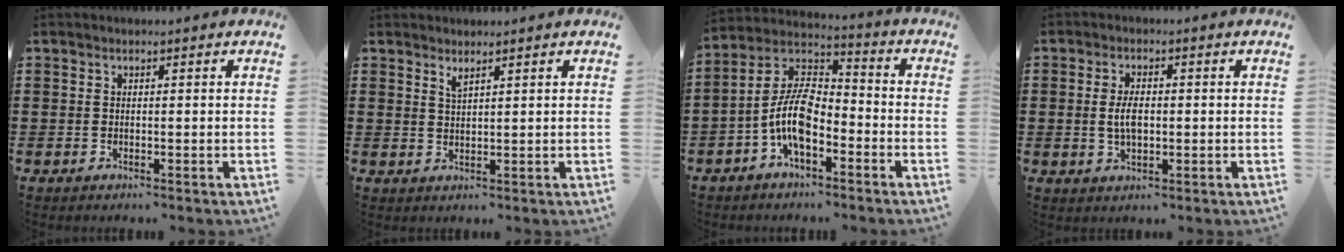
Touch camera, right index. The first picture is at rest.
{"total": 1.6, "force": [1.4, 0.1, 0.7], "torque": [-0.015, 0.000, 0.025]}
{"total": 9.8, "force": [-3.8, 4.5, 7.8], "torque": [-0.197, -0.007, -0.081]}
{"total": 4.2, "force": [0.0, 2.1, 3.7], "torque": [-0.079, 0.005, -0.003]}